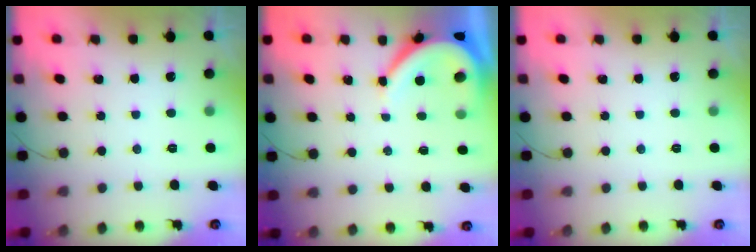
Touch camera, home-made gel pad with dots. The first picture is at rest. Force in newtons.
{"total": 6.3, "press": 6.2, "slide": 0.6}
{"total": 0.0}